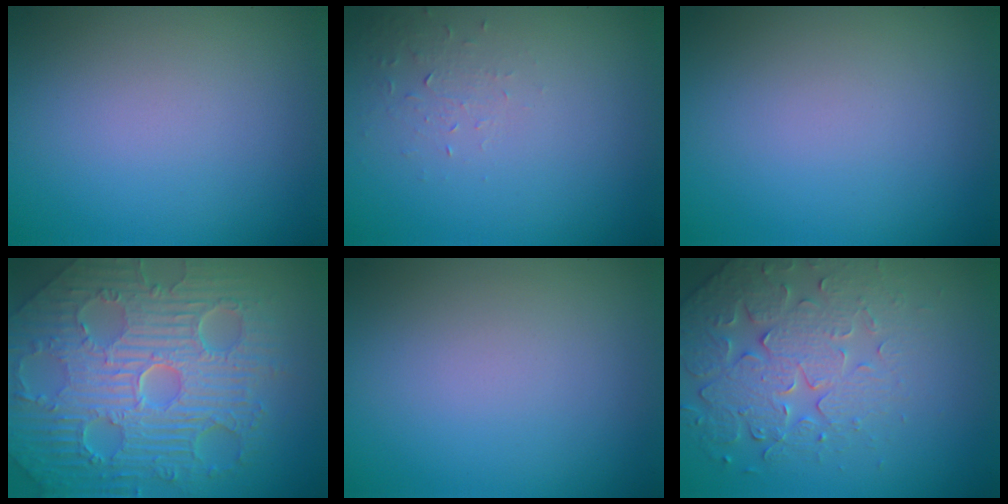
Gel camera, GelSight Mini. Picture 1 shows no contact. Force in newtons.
{"total": 1.0, "press": 0.4, "slide": 0.9}
{"total": 0.0}
{"total": 11.5, "press": 7.5, "slide": 8.8}
{"total": 0.0}
{"total": 4.7, "press": 4.6, "slide": 1.0}